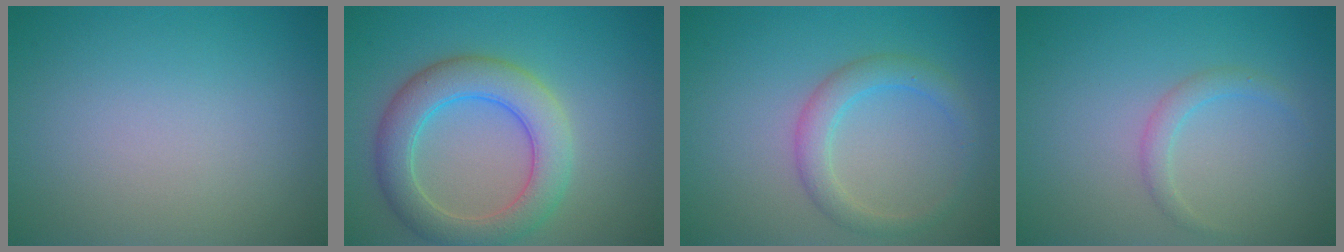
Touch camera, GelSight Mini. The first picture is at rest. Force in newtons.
{"total": 5.9, "press": 5.9, "slide": 0.4}
{"total": 2.8, "press": 2.8, "slide": 0.1}
{"total": 1.4, "press": 1.4, "slide": 0.1}